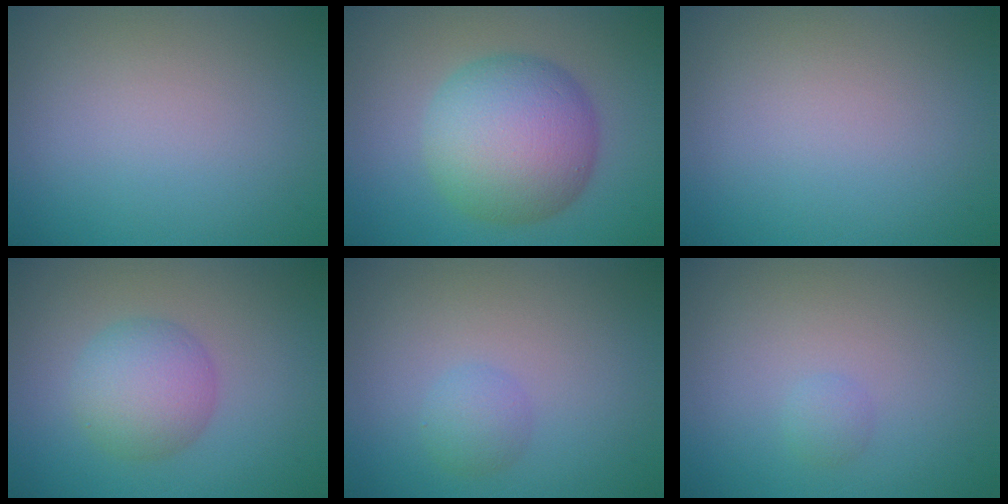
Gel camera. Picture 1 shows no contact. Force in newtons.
{"total": 8.9, "press": 8.9, "slide": 0.3}
{"total": 0.0}
{"total": 4.4, "press": 4.4, "slide": 0.1}
{"total": 1.6, "press": 1.6, "slide": 0.0}
{"total": 0.8, "press": 0.8, "slide": 0.1}